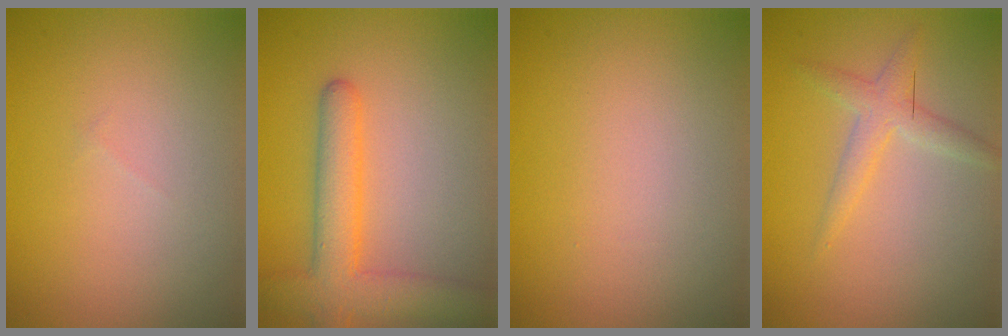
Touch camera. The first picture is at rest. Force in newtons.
{"total": 5.3, "press": 5.3, "slide": 0.2}
{"total": 0.0}
{"total": 2.1, "press": 2.1, "slide": 0.1}